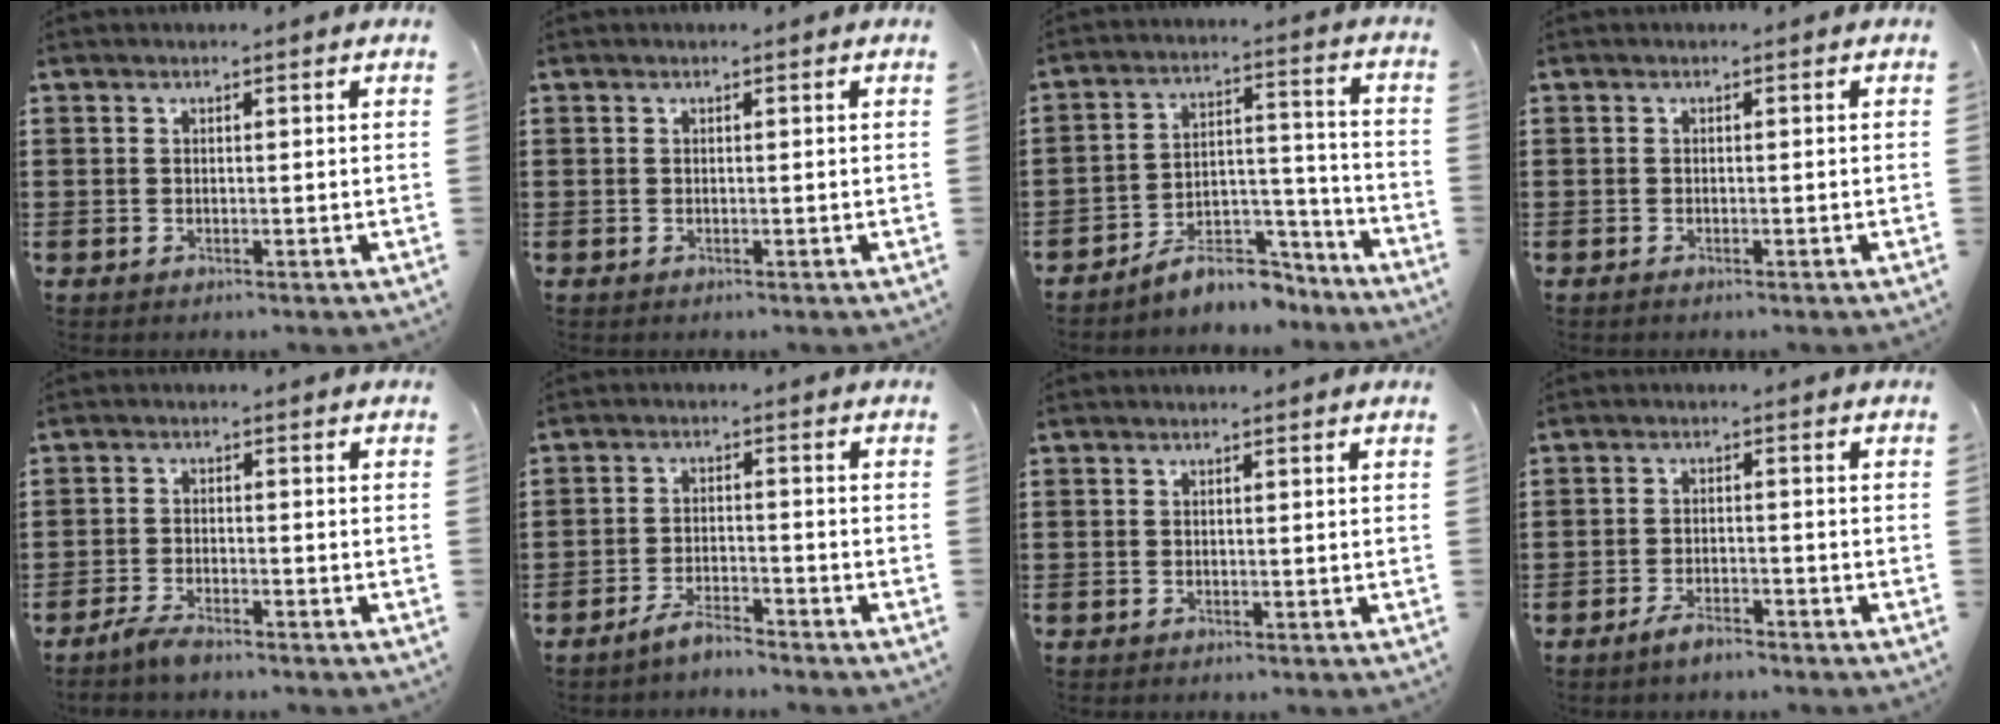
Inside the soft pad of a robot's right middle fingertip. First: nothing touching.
{"total": 0.0}
{"total": 8.2, "force": [-7.4, 2.5, 2.5], "torque": [-0.036, 0.025, -0.139]}
{"total": 0.0}
{"total": 2.7, "force": [-2.2, 0.4, 1.6], "torque": [-0.042, -0.001, -0.046]}
{"total": 3.6, "force": [-3.4, 0.4, 1.2], "torque": [-0.028, 0.006, -0.070]}
{"total": 0.0}
{"total": 2.8, "force": [-2.3, 0.6, 1.5], "torque": [-0.031, 0.004, -0.046]}